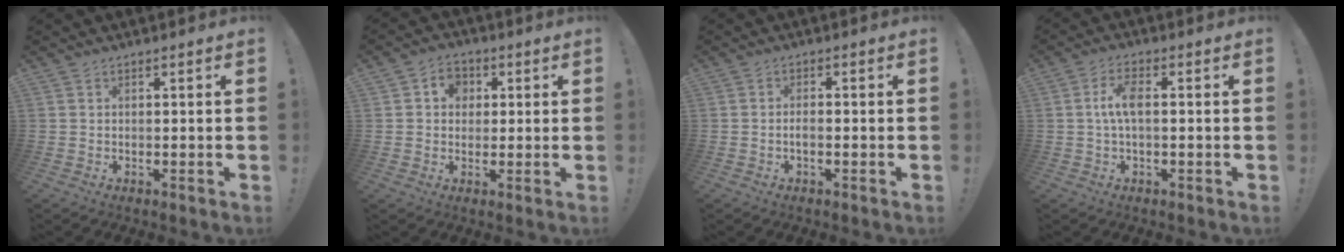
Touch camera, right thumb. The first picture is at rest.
{"total": 6.1, "force": [1.1, 5.5, 2.5], "torque": [-0.043, 0.010, 0.021]}
{"total": 1.9, "force": [-0.9, 0.7, 1.5], "torque": [-0.026, 0.005, -0.016]}
{"total": 6.0, "force": [0.1, 2.4, 5.6], "torque": [-0.114, 0.012, 0.002]}